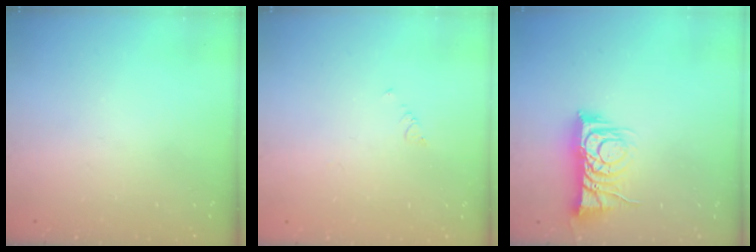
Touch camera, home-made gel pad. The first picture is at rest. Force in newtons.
{"total": 0.7, "press": 0.6, "slide": 0.2}
{"total": 9.7, "press": 9.7, "slide": 0.6}